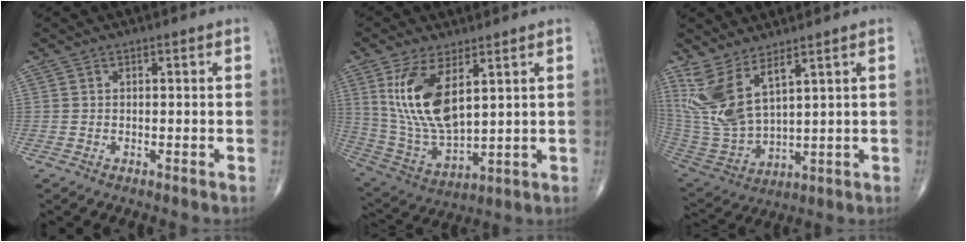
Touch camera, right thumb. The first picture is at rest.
{"total": 14.9, "force": [5.3, 6.6, 12.2], "torque": [-0.241, -0.025, 0.121]}
{"total": 12.1, "force": [6.9, 4.4, 8.9], "torque": [-0.195, -0.041, 0.163]}